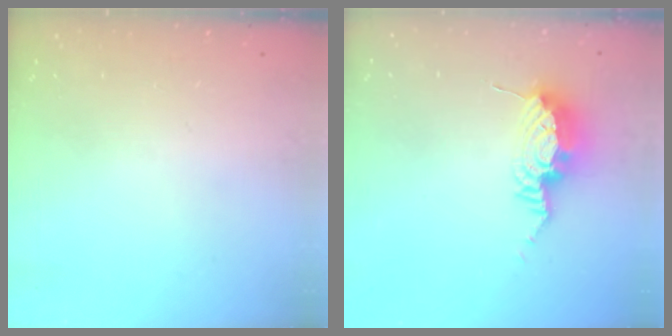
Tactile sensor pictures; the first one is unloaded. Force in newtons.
{"total": 9.8, "press": 9.7, "slide": 0.9}